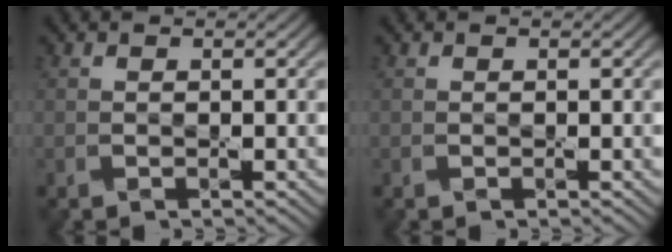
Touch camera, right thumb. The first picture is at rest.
{"total": 0.0}